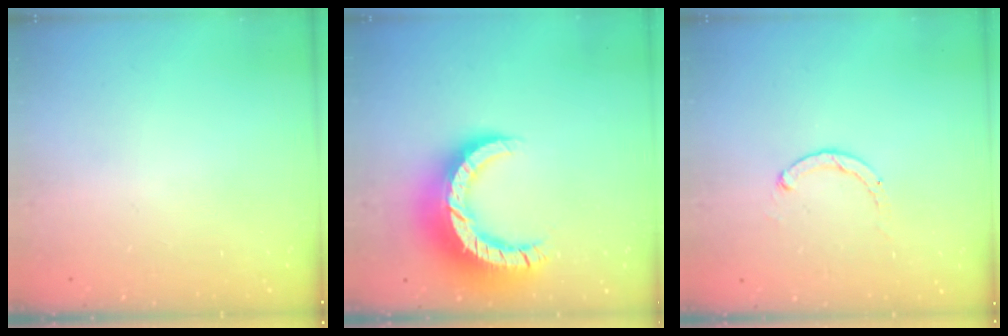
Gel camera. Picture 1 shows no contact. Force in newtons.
{"total": 16.1, "press": 16.0, "slide": 1.4}
{"total": 1.8, "press": 1.7, "slide": 0.5}